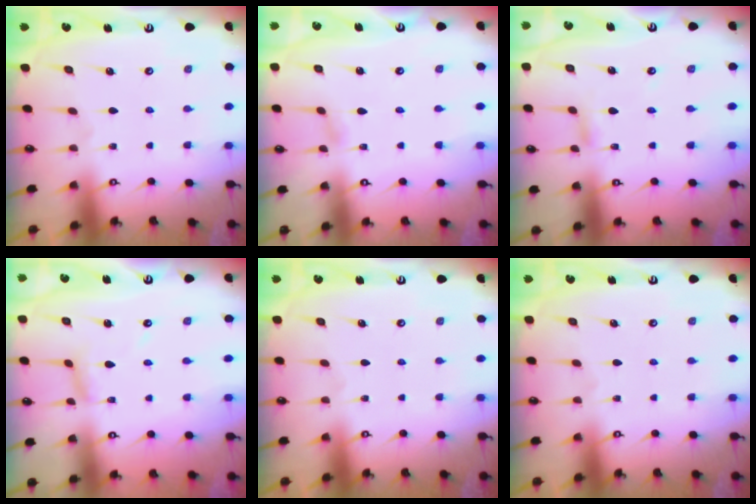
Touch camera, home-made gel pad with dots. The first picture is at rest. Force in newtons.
{"total": 2.1, "press": 2.1, "slide": 0.3}
{"total": 2.9, "press": 2.8, "slide": 0.3}
{"total": 6.1, "press": 6.1, "slide": 0.3}
{"total": 0.0}
{"total": 0.0}